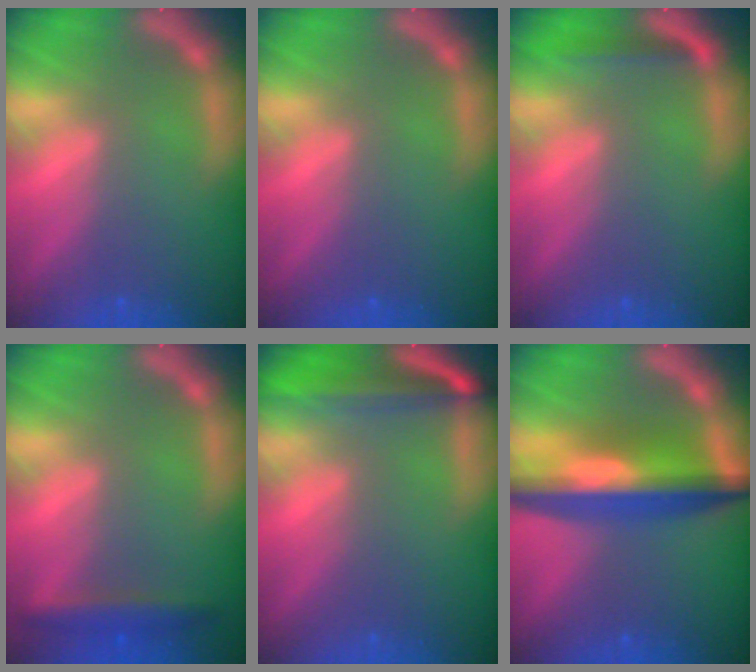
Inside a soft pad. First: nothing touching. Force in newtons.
{"total": 0.0}
{"total": 1.9}
{"total": 2.9}
{"total": 6.6}
{"total": 9.0}